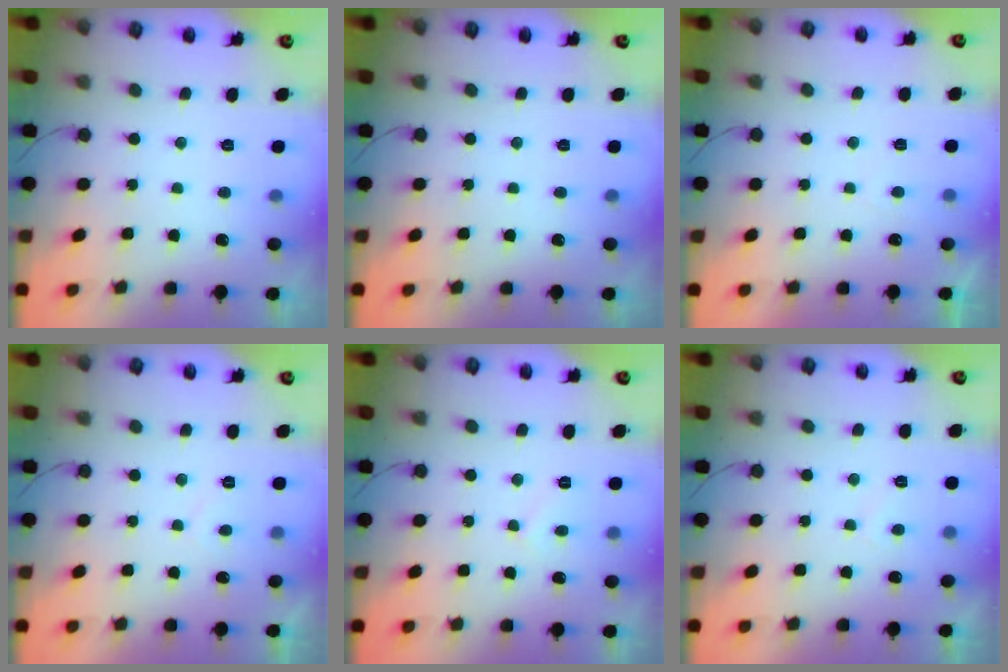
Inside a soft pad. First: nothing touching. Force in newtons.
{"total": 0.0}
{"total": 0.9, "press": 0.7, "slide": 0.5}
{"total": 0.6, "press": 0.0, "slide": 0.6}
{"total": 3.5, "press": 3.5, "slide": 0.5}
{"total": 1.7, "press": 1.6, "slide": 0.5}